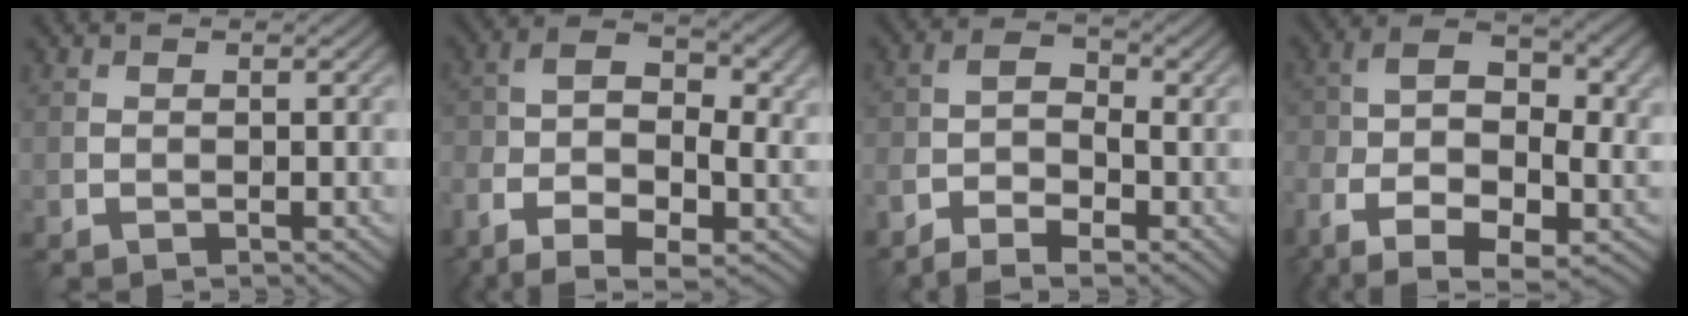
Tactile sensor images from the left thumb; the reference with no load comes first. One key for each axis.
{"total": 11.0, "fx": -5.1, "fy": 5.1, "fz": 8.3, "tx": -0.159, "ty": -0.017, "tz": -0.095}
{"total": 5.6, "fx": -3.5, "fy": 2.3, "fz": 3.7, "tx": -0.067, "ty": 0.000, "tz": -0.072}
{"total": 13.1, "fx": -5.4, "fy": 6.6, "fz": 9.9, "tx": -0.199, "ty": -0.014, "tz": -0.097}